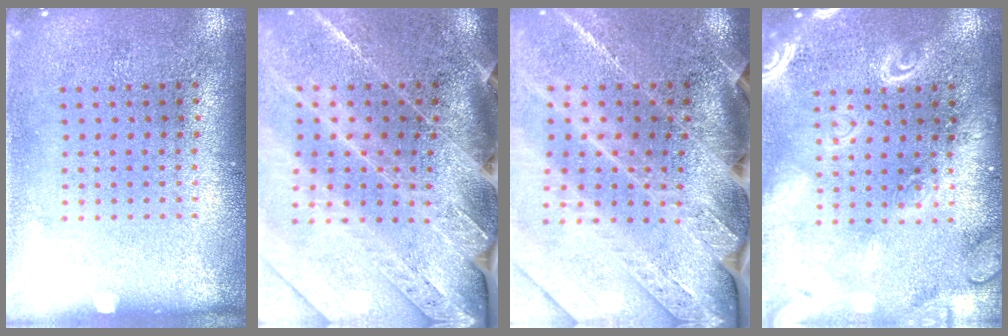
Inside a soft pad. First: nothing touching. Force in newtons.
{"total": 3.6, "press": 3.0, "slide": 2.0}
{"total": 3.9, "press": 3.2, "slide": 2.2}
{"total": 3.8, "press": 3.8, "slide": 0.6}